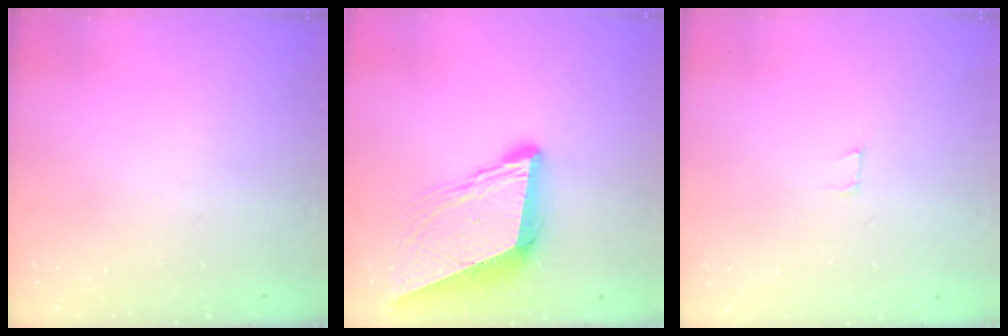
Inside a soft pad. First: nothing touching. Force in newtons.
{"total": 11.6, "press": 11.0, "slide": 3.8}
{"total": 3.2, "press": 3.2, "slide": 0.2}